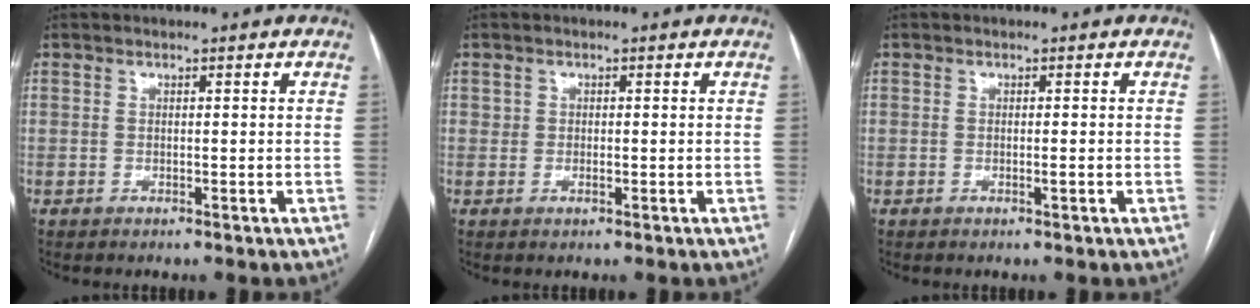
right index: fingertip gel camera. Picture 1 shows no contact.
{"total": 0.8, "force": [-0.2, 0.4, 0.6], "torque": [-0.014, -0.001, -0.003]}
{"total": 0.7, "force": [-0.3, -0.2, 0.7], "torque": [-0.013, 0.000, -0.004]}